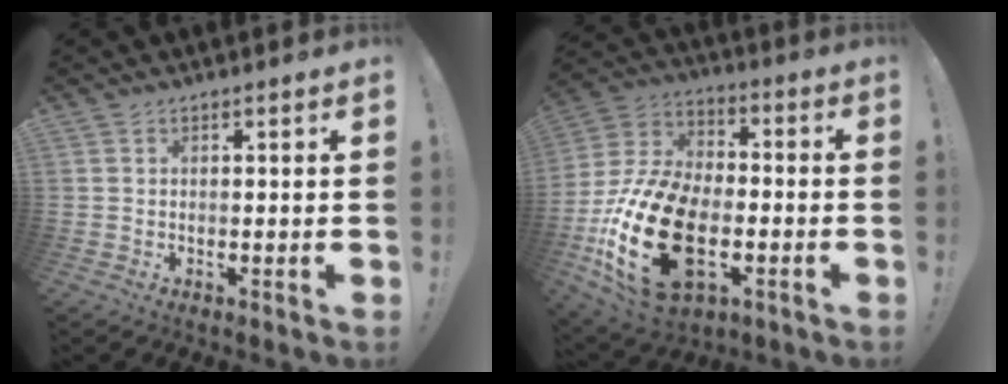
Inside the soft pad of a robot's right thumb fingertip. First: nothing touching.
{"total": 26.8, "force": [-7.9, 16.3, 19.7], "torque": [-0.376, 0.046, -0.119]}